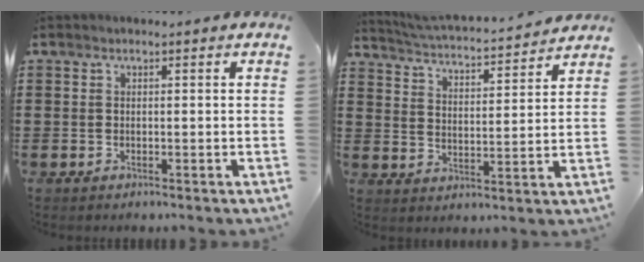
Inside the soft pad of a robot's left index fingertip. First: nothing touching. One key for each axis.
{"total": 3.7, "fx": 3.6, "fy": -0.2, "fz": 0.8, "tx": -0.037, "ty": -0.033, "tz": 0.056}